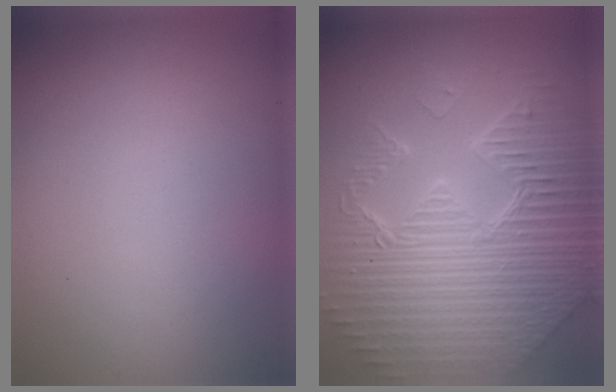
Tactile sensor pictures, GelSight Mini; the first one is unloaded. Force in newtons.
{"total": 11.2, "press": 7.1, "slide": 8.7}